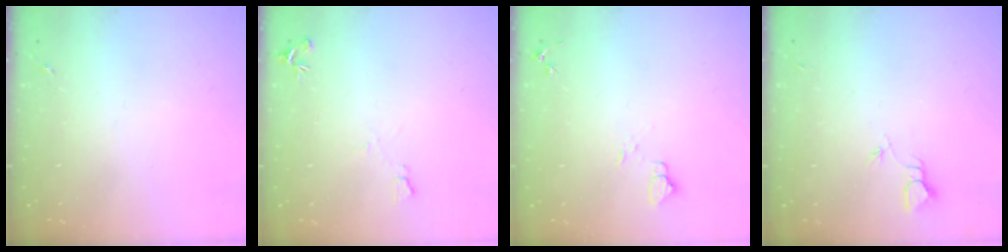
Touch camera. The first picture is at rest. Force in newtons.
{"total": 4.4, "press": 4.3, "slide": 0.9}
{"total": 4.5, "press": 4.5, "slide": 0.4}
{"total": 2.3, "press": 2.3, "slide": 0.1}